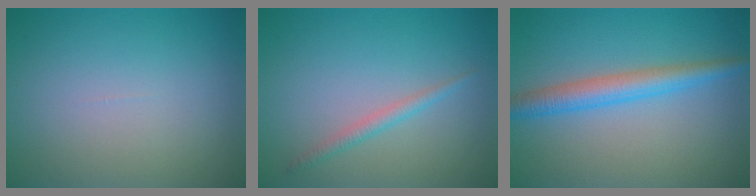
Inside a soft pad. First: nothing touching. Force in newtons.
{"total": 1.4, "press": 1.4, "slide": 0.0}
{"total": 3.6, "press": 3.6, "slide": 0.1}